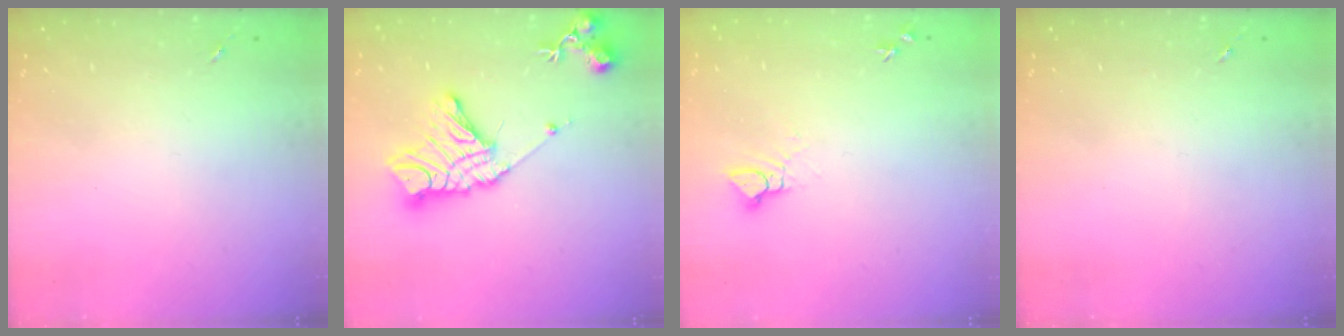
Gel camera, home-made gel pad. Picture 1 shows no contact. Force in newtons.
{"total": 17.0, "press": 16.9, "slide": 1.3}
{"total": 3.7, "press": 3.7, "slide": 0.3}
{"total": 0.0}